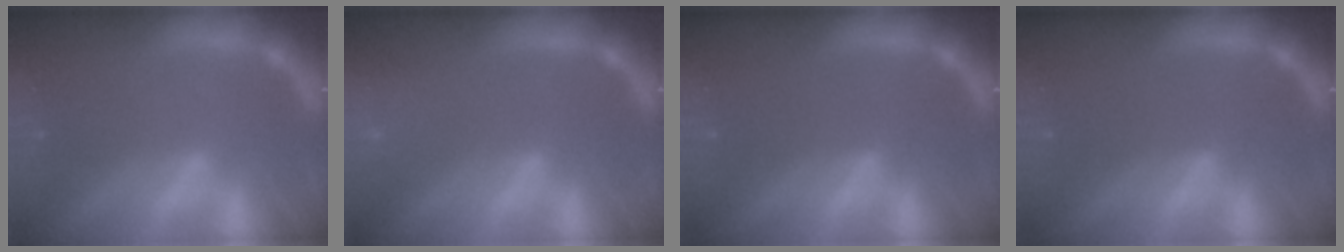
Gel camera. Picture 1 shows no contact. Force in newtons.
{"total": 4.0}
{"total": 0.0}
{"total": 0.0}